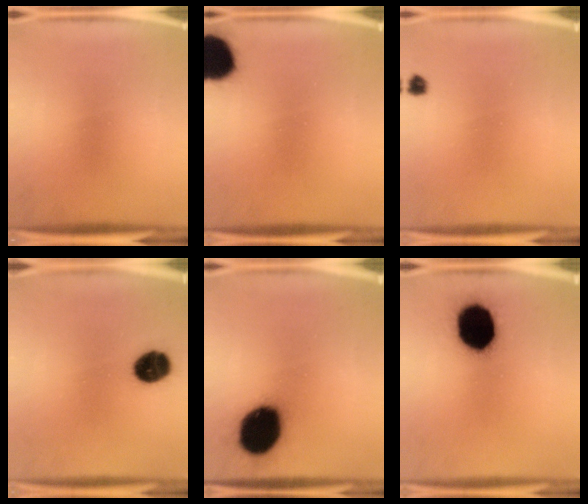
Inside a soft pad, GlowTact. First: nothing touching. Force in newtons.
{"total": 15.7}
{"total": 1.4}
{"total": 9.4}
{"total": 19.7}
{"total": 19.8}